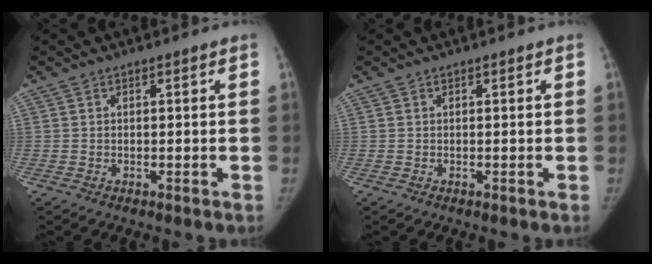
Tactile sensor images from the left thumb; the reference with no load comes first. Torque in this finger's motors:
{"motor_torque": [0.06, 0.02, 0.21, 0.09, 0.02]}